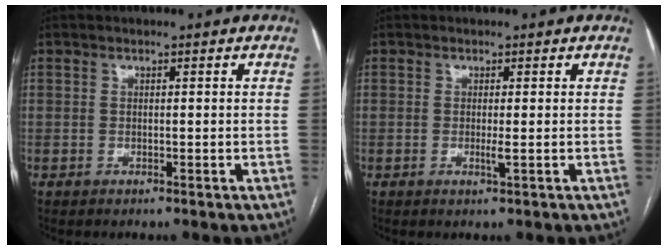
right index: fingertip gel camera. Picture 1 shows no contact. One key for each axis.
{"total": 1.3, "fx": -0.1, "fy": -0.1, "fz": 1.2, "tx": -0.026, "ty": -0.005, "tz": -0.002}